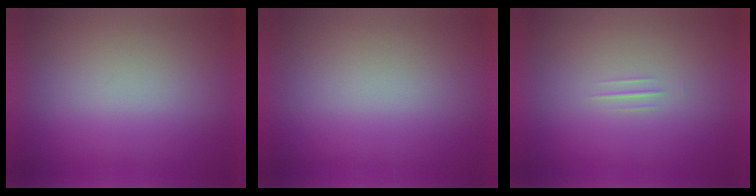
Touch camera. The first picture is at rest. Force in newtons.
{"total": 1.1}
{"total": 1.3}